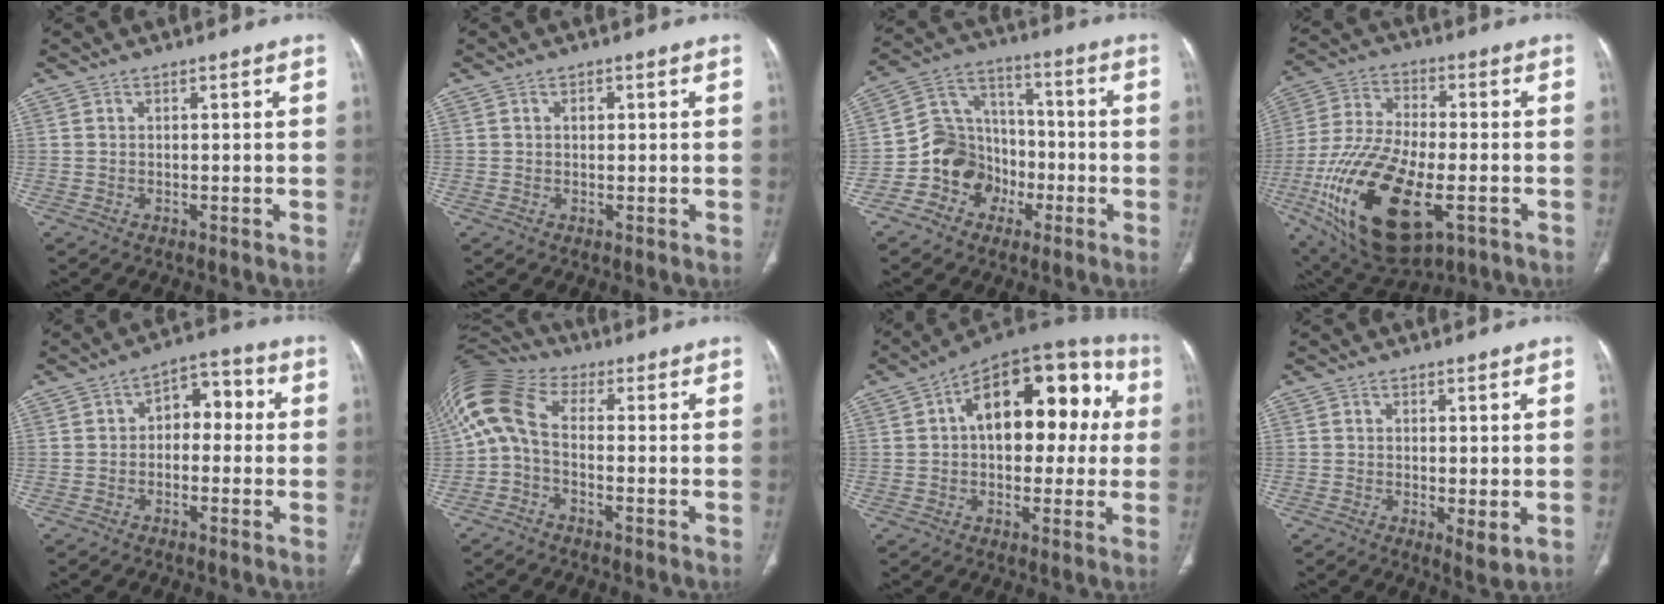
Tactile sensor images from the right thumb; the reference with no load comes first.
{"total": 1.1, "force": [0.2, 0.8, 0.7], "torque": [-0.007, 0.002, 0.002]}
{"total": 12.5, "force": [-4.9, 10.7, 4.3], "torque": [-0.028, 0.068, -0.090]}
{"total": 24.5, "force": [-8.1, 11.5, 20.1], "torque": [-0.425, -0.003, -0.128]}
{"total": 7.0, "force": [0.2, 4.6, 5.3], "torque": [-0.038, 0.031, -0.010]}
{"total": 11.6, "force": [-0.4, 6.7, 9.4], "torque": [-0.203, 0.042, -0.021]}
{"total": 21.1, "force": [3.6, 11.9, 17.0], "torque": [-0.192, 0.042, 0.041]}
{"total": 3.0, "force": [-0.3, 0.9, 2.9], "torque": [-0.050, -0.015, -0.006]}